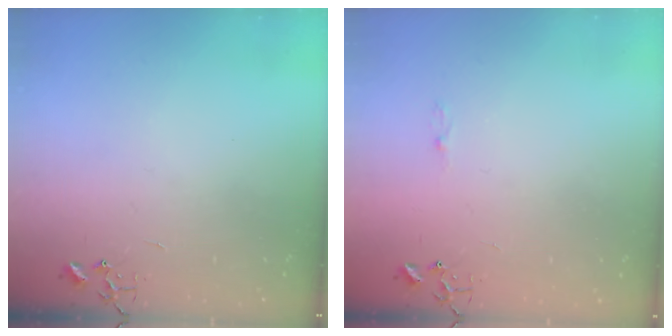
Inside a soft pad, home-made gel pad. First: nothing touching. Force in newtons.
{"total": 3.1, "press": 3.0, "slide": 0.5}